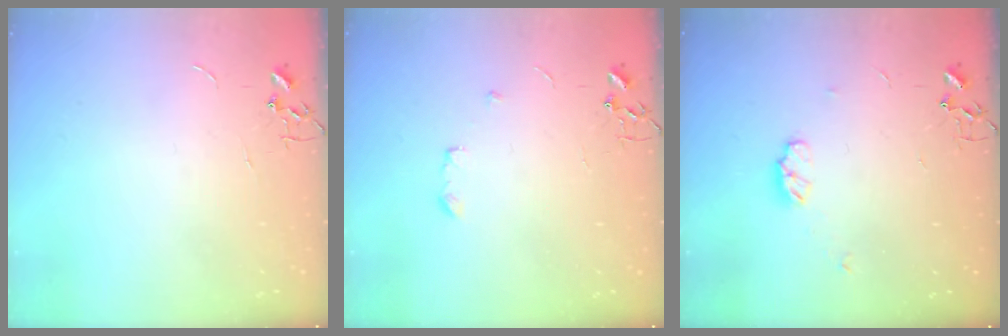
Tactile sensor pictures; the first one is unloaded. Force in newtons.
{"total": 4.7, "press": 4.7, "slide": 0.7}
{"total": 5.5, "press": 5.5, "slide": 0.8}